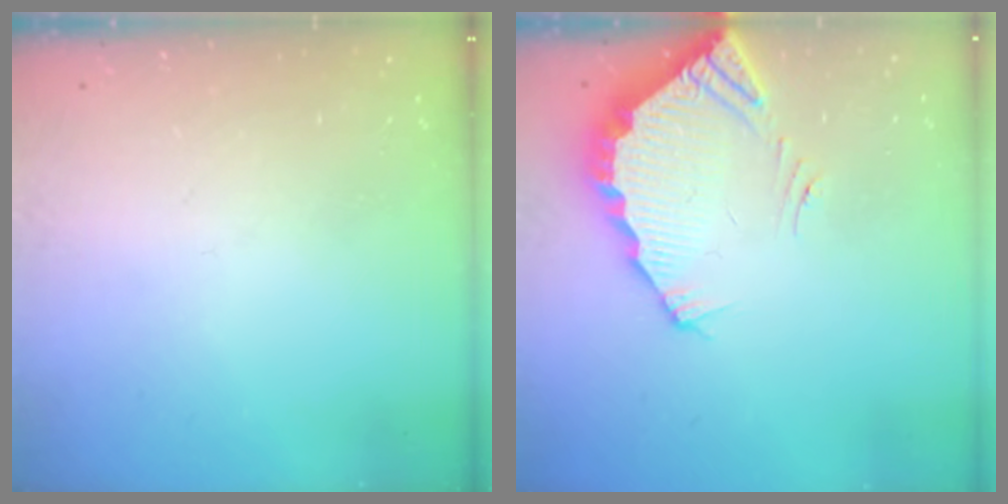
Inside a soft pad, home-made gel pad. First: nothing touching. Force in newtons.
{"total": 3.7, "press": 3.7, "slide": 0.3}